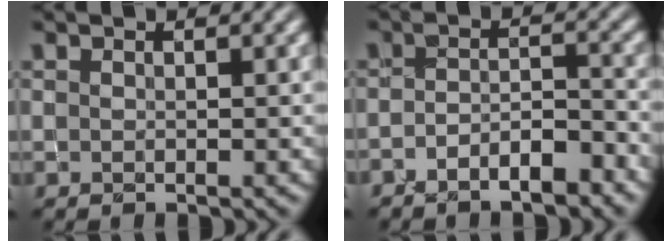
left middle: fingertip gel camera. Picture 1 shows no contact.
{"total": 3.7, "force": [-2.5, 1.1, 2.5], "torque": [-0.040, 0.002, -0.042]}